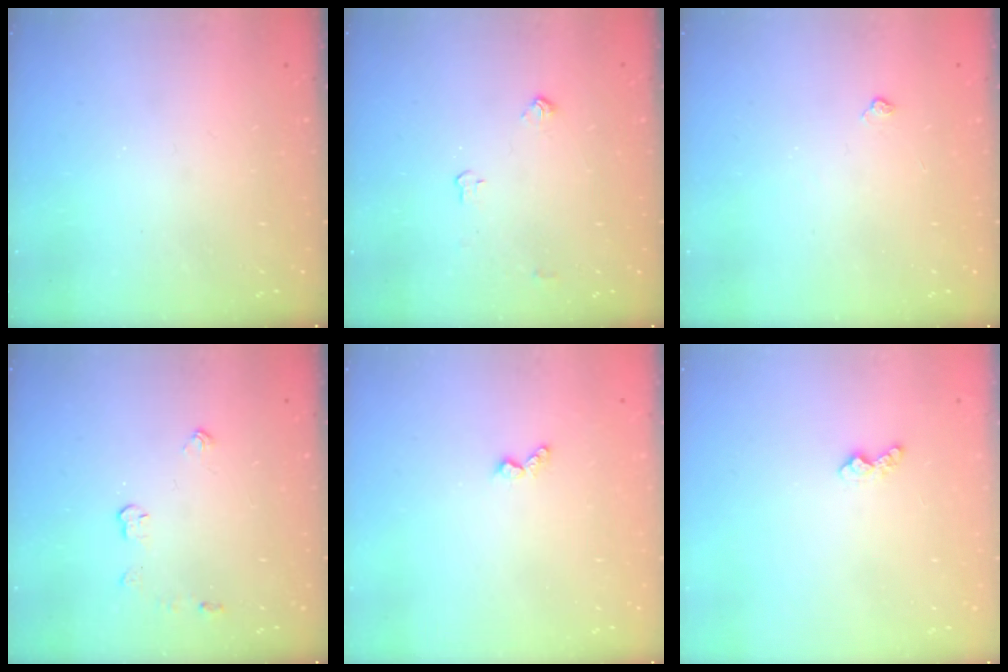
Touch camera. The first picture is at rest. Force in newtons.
{"total": 3.9, "press": 3.8, "slide": 0.6}
{"total": 2.7, "press": 2.7, "slide": 0.6}
{"total": 3.7, "press": 3.7, "slide": 0.6}
{"total": 3.8, "press": 3.8, "slide": 0.6}
{"total": 4.0, "press": 3.9, "slide": 0.4}